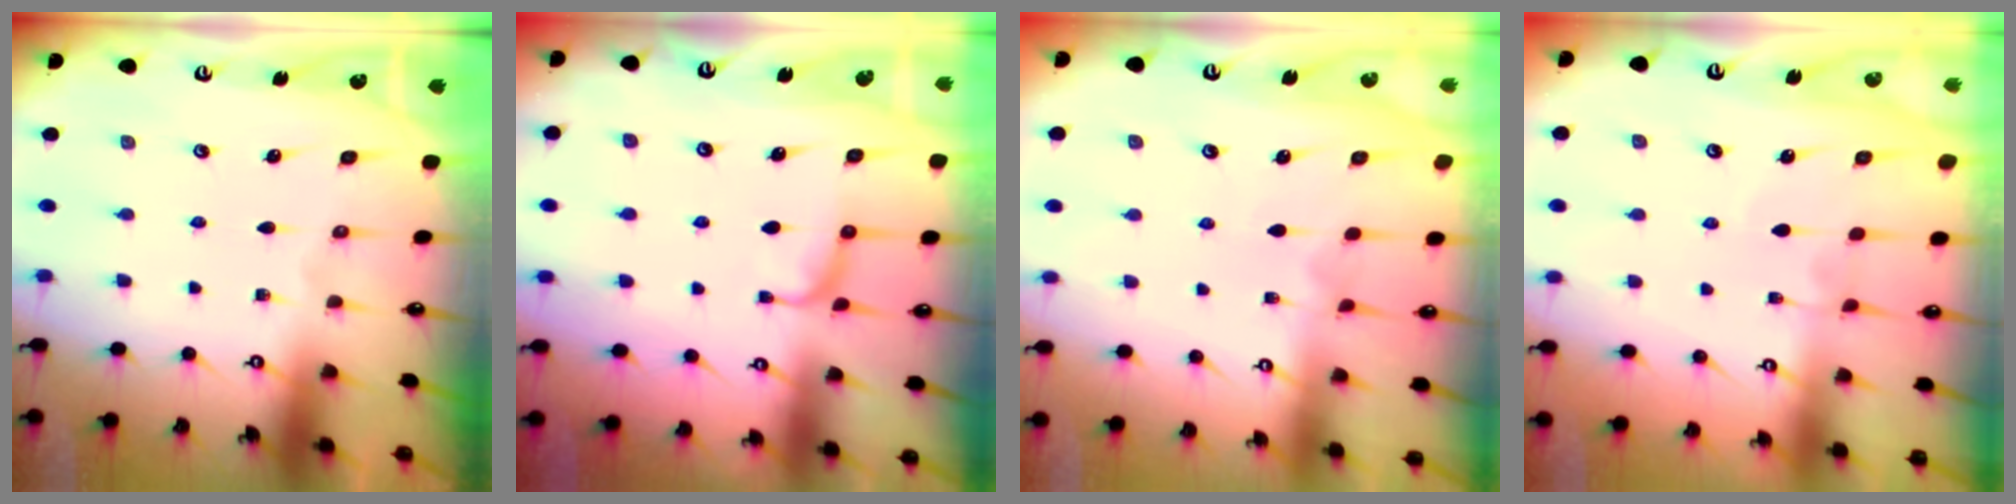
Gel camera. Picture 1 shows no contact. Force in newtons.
{"total": 2.0, "press": 1.8, "slide": 0.9}
{"total": 4.0, "press": 4.0, "slide": 0.1}
{"total": 4.2, "press": 4.2, "slide": 0.0}